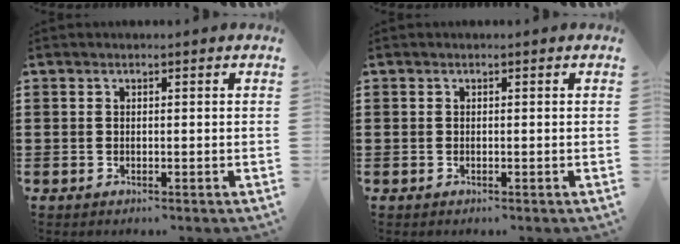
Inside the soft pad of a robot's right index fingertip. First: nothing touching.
{"total": 0.0}